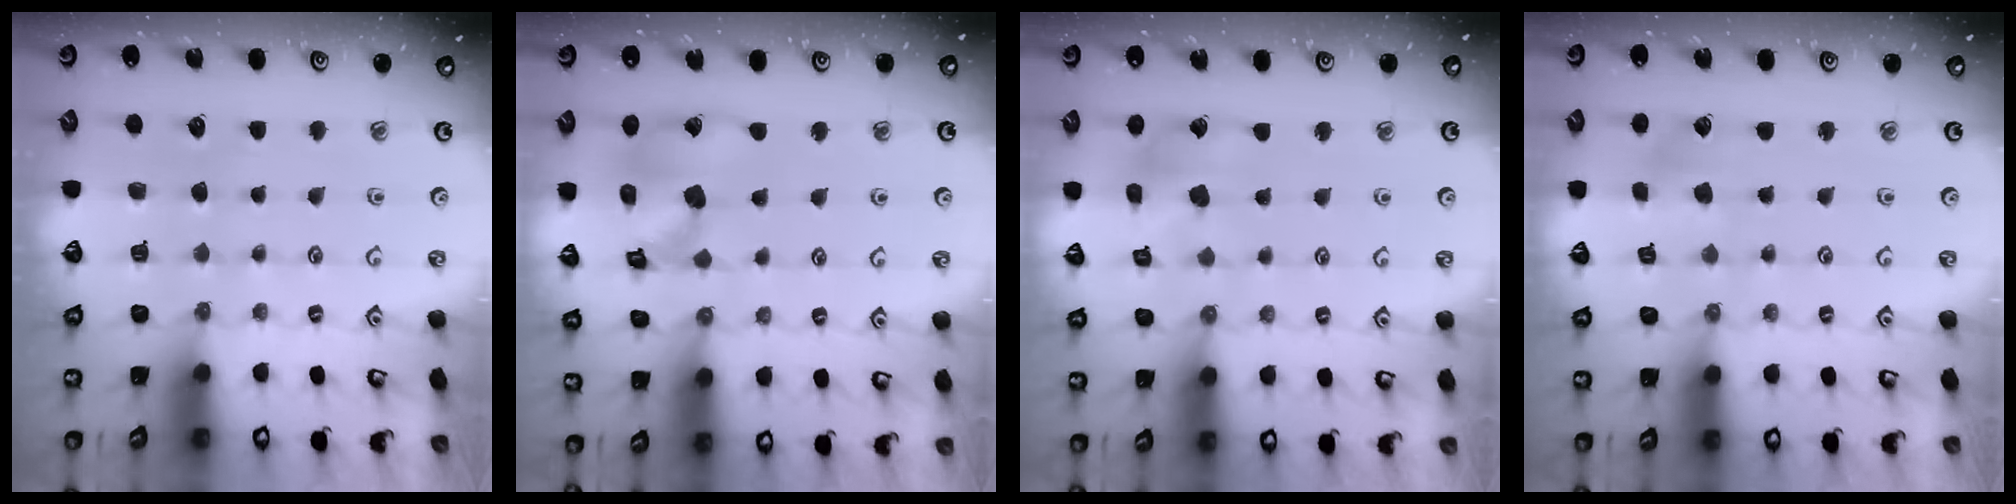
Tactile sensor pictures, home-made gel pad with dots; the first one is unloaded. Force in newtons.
{"total": 14.2, "press": 14.0, "slide": 2.1}
{"total": 9.5, "press": 9.4, "slide": 1.2}
{"total": 2.5, "press": 2.5, "slide": 0.5}